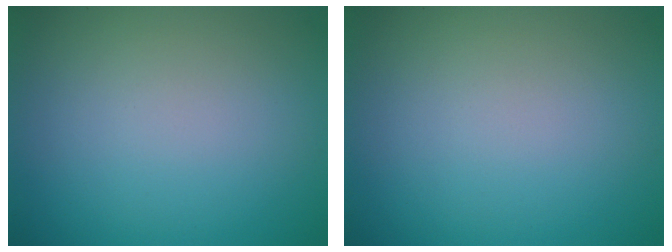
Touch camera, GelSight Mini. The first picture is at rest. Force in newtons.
{"total": 0.0}